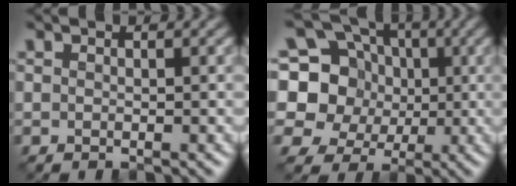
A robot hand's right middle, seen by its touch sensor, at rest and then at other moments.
{"total": 10.1, "force": [1.9, 8.9, 4.2], "torque": [-0.113, 0.037, 0.003]}